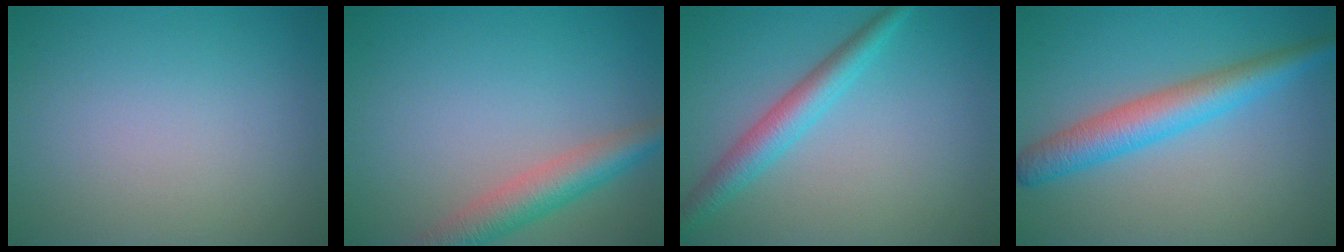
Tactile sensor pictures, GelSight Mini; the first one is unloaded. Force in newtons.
{"total": 4.5, "press": 4.5, "slide": 0.1}
{"total": 3.5, "press": 3.5, "slide": 0.0}
{"total": 4.9, "press": 4.9, "slide": 0.1}